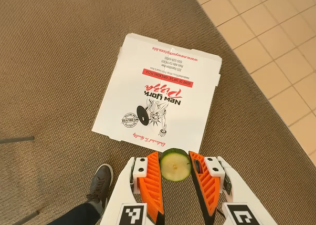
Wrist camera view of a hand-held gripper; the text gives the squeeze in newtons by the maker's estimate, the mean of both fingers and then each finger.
{"total": 8.4, "left": 8.5, "right": 8.3}